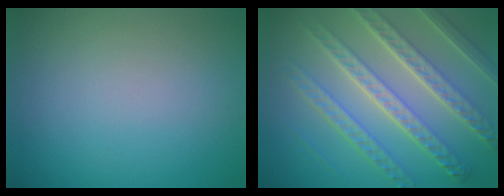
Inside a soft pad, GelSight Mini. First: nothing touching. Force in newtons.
{"total": 8.3, "press": 6.1, "slide": 5.5}